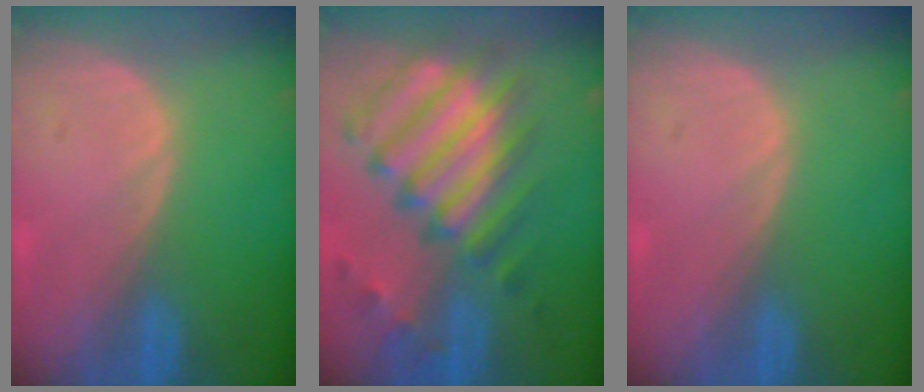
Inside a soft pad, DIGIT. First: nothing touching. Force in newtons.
{"total": 11.9, "press": 10.3, "slide": 5.9}
{"total": 0.0}